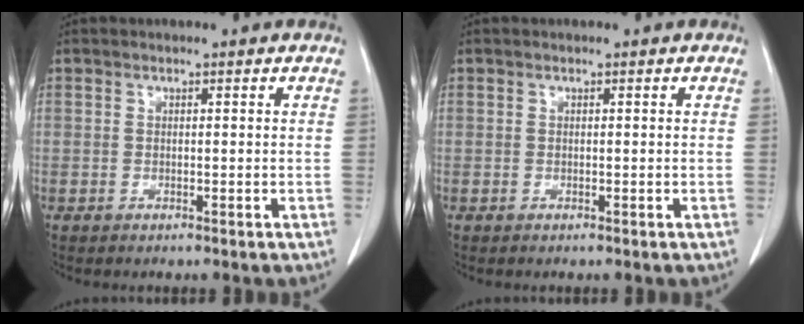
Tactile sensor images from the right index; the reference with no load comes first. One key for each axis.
{"total": 0.0}